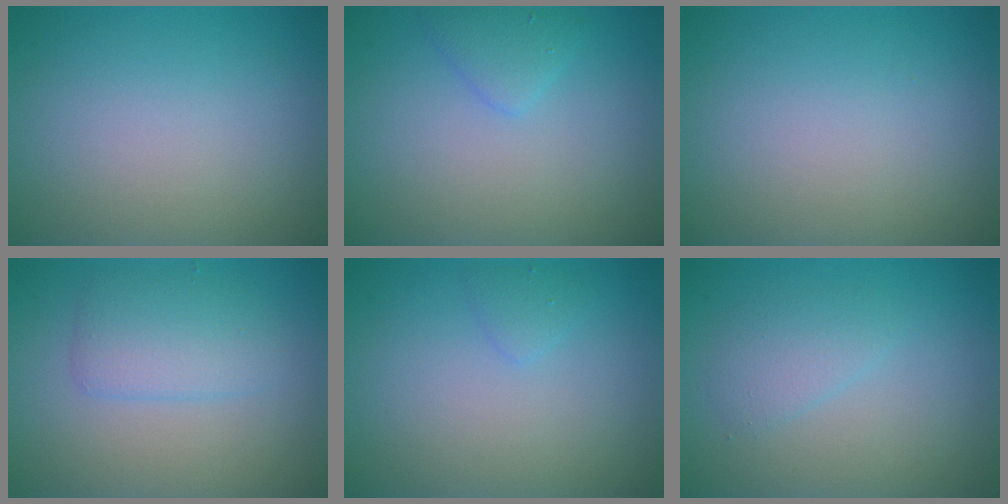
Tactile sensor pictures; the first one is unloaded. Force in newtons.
{"total": 1.7, "press": 1.7, "slide": 0.1}
{"total": 0.0}
{"total": 2.9, "press": 2.9, "slide": 0.2}
{"total": 0.9, "press": 0.9, "slide": 0.0}
{"total": 1.8, "press": 1.8, "slide": 0.2}